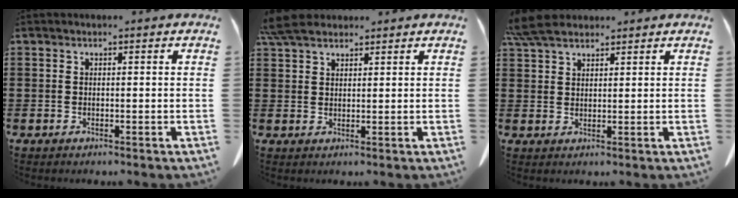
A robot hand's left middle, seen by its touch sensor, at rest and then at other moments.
{"total": 4.5, "force": [3.8, 1.5, 1.9], "torque": [-0.047, -0.001, 0.074]}
{"total": 5.1, "force": [4.3, 1.6, 2.3], "torque": [-0.057, -0.002, 0.083]}